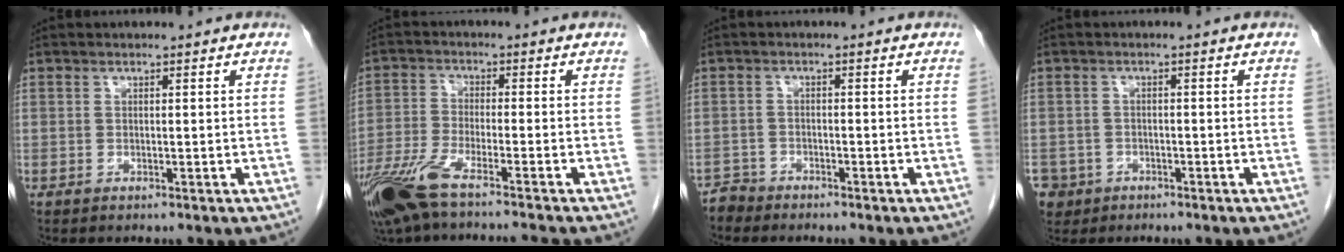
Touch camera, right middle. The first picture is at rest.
{"total": 11.4, "force": [-8.8, 0.3, 7.2], "torque": [-0.138, -0.028, -0.158]}
{"total": 2.2, "force": [-1.9, 0.5, -0.9], "torque": [0.023, -0.003, -0.040]}
{"total": 6.1, "force": [-3.4, 5.0, 0.8], "torque": [-0.024, 0.005, -0.053]}